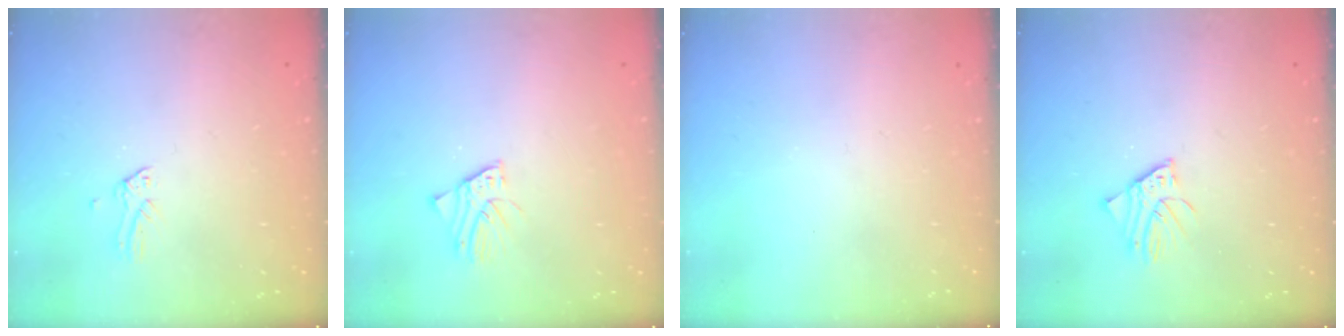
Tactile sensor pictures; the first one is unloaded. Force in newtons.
{"total": 1.6, "press": 1.6, "slide": 0.3}
{"total": 0.0}
{"total": 1.6, "press": 1.6, "slide": 0.2}